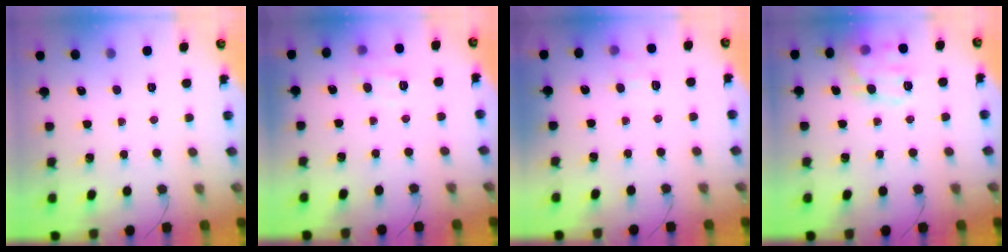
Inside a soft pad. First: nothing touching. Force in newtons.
{"total": 7.7, "press": 7.5, "slide": 1.5}
{"total": 6.5, "press": 6.2, "slide": 1.8}
{"total": 13.5, "press": 13.5, "slide": 0.5}